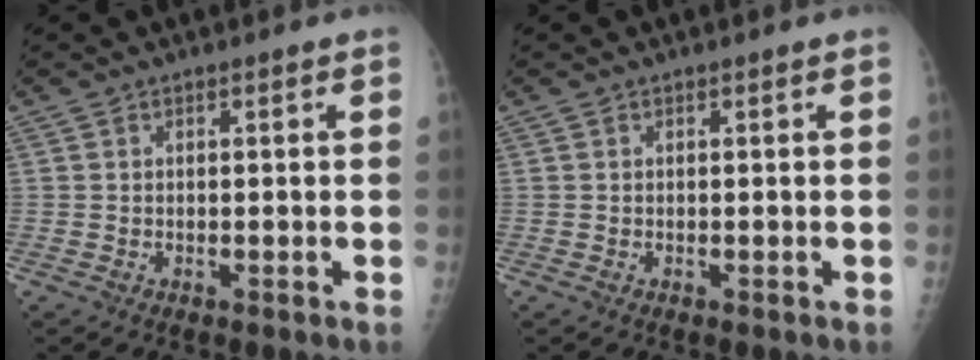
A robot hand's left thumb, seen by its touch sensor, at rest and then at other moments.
{"total": 0.0}